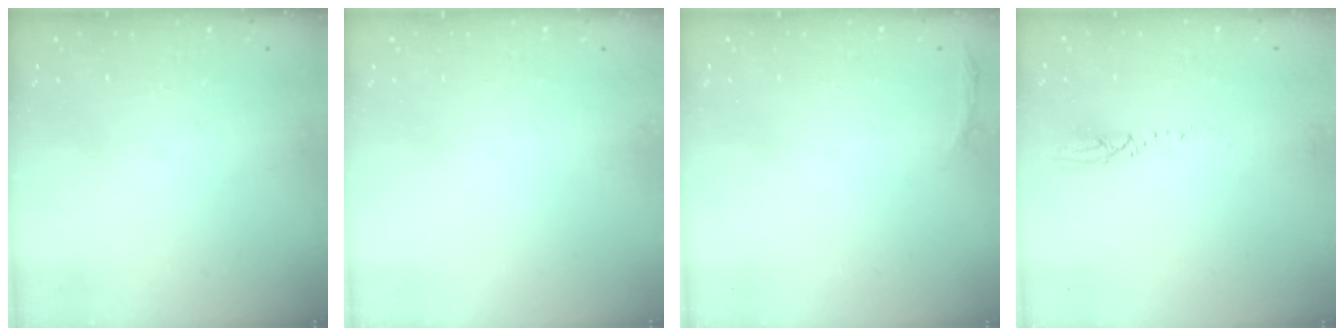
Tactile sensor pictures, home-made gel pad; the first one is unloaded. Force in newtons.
{"total": 0.0}
{"total": 3.0, "press": 1.9, "slide": 2.3}
{"total": 3.2, "press": 3.2, "slide": 0.4}